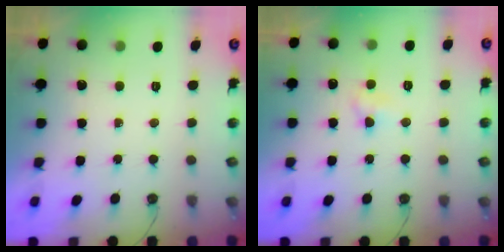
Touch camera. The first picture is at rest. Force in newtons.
{"total": 4.1, "press": 4.1, "slide": 0.6}